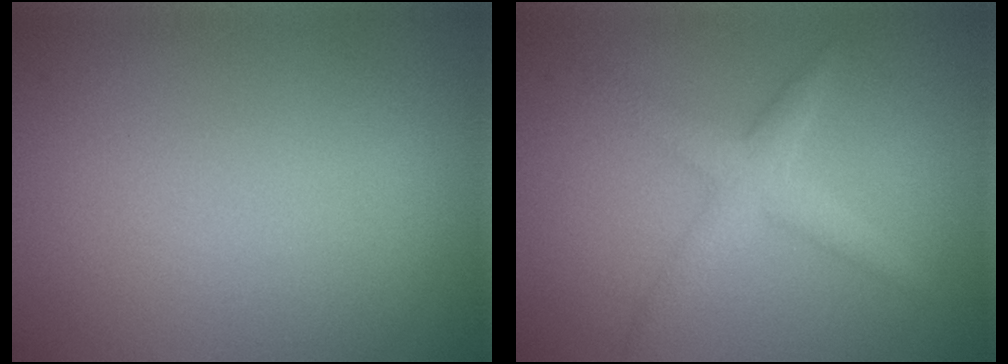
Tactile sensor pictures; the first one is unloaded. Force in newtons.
{"total": 2.8, "press": 2.8, "slide": 0.1}